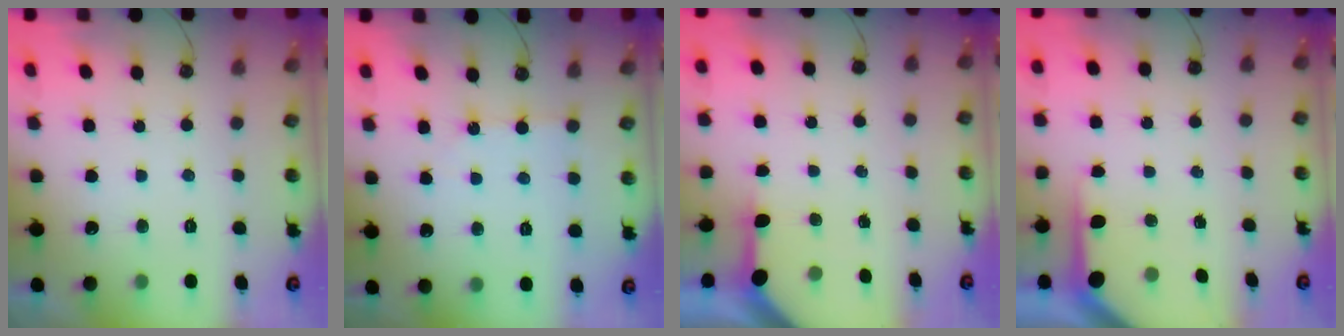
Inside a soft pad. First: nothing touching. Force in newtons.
{"total": 2.0, "press": 1.9, "slide": 0.3}
{"total": 3.3, "press": 3.2, "slide": 0.4}
{"total": 4.1, "press": 4.1, "slide": 0.2}